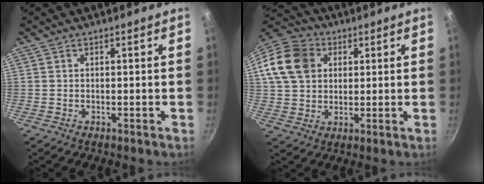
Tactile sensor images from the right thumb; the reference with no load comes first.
{"total": 15.4, "force": [4.1, 12.2, 8.4], "torque": [-0.156, 0.022, 0.065]}